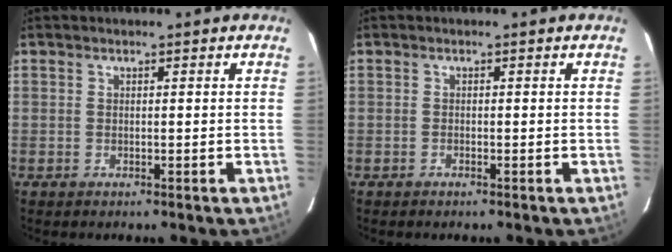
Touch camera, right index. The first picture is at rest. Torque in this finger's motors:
{"motor_torque": [0.15, -0.09, 0.01, 0.00]}